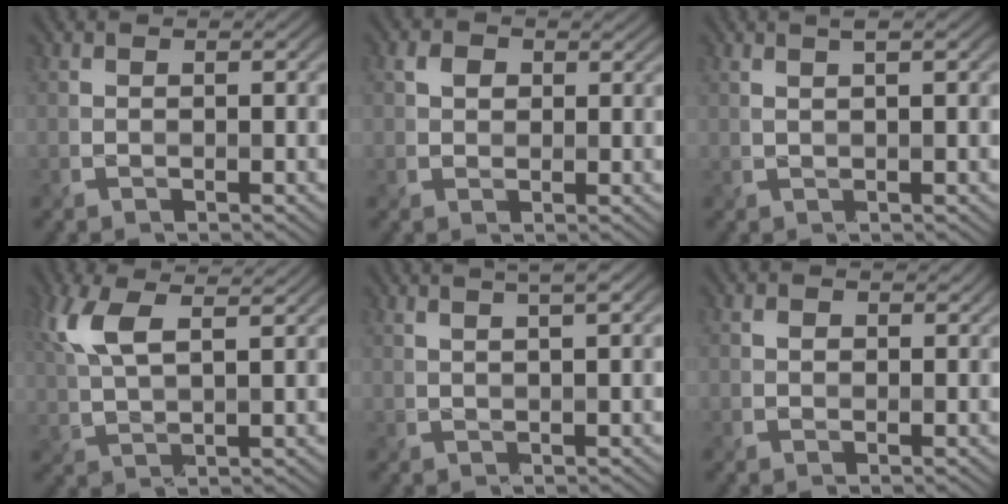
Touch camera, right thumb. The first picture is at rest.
{"total": 2.0, "force": [0.8, 1.7, 0.9], "torque": [-0.016, -0.002, 0.008]}
{"total": 1.8, "force": [0.9, 0.0, 1.5], "torque": [-0.020, -0.001, 0.018]}
{"total": 8.3, "force": [3.9, 3.2, 6.5], "torque": [-0.164, 0.013, 0.073]}
{"total": 4.2, "force": [2.5, 0.8, 3.3], "torque": [-0.042, 0.017, 0.024]}
{"total": 1.2, "force": [0.5, 1.0, 0.4], "torque": [-0.009, -0.003, 0.006]}